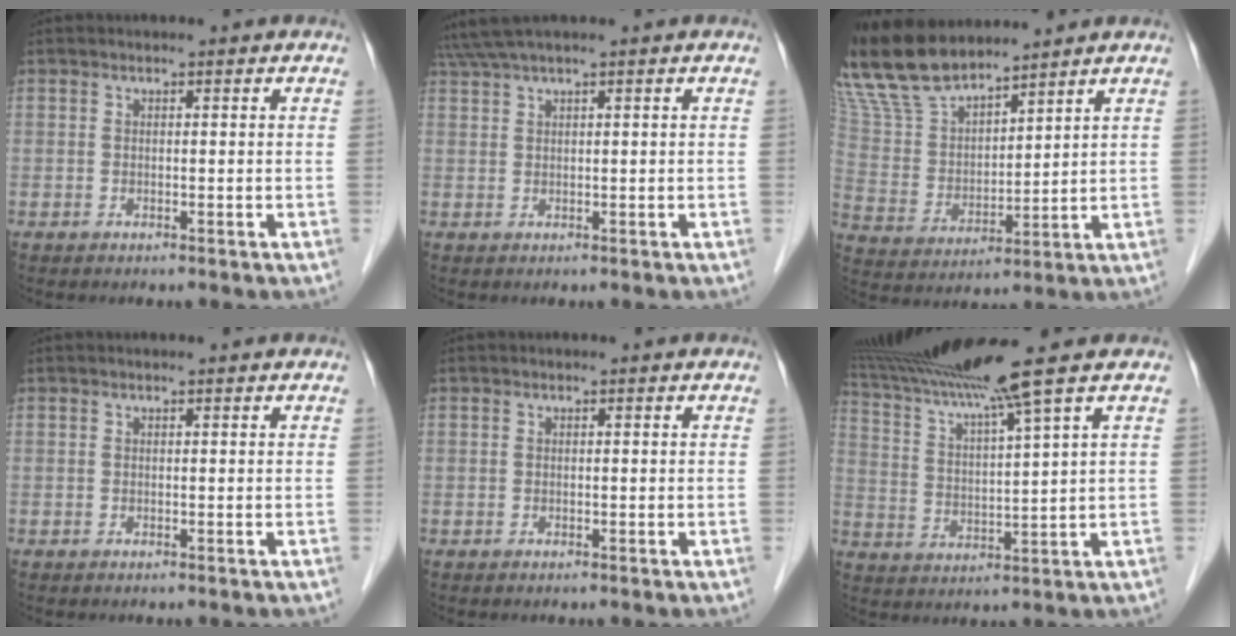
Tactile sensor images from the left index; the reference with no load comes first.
{"total": 3.2, "force": [2.6, -0.7, 1.8], "torque": [-0.043, 0.026, 0.057]}
{"total": 13.9, "force": [12.5, 2.7, 5.5], "torque": [-0.130, 0.010, 0.257]}
{"total": 0.0}
{"total": 0.0}
{"total": 13.0, "force": [10.4, -2.8, 7.2], "torque": [-0.128, -0.005, 0.178]}